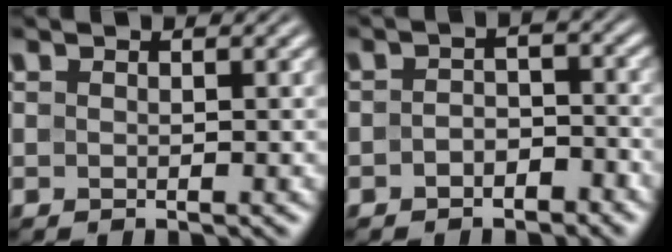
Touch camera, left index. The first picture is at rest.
{"total": 2.3, "force": [-1.4, 1.4, 1.2], "torque": [-0.020, 0.006, -0.026]}